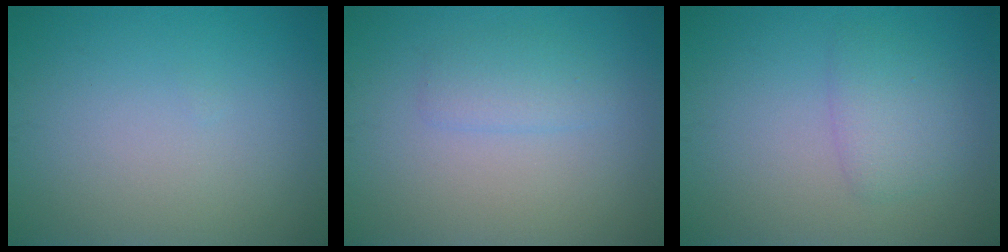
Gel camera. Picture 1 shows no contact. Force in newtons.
{"total": 1.7, "press": 1.7, "slide": 0.0}
{"total": 2.3, "press": 2.3, "slide": 0.1}